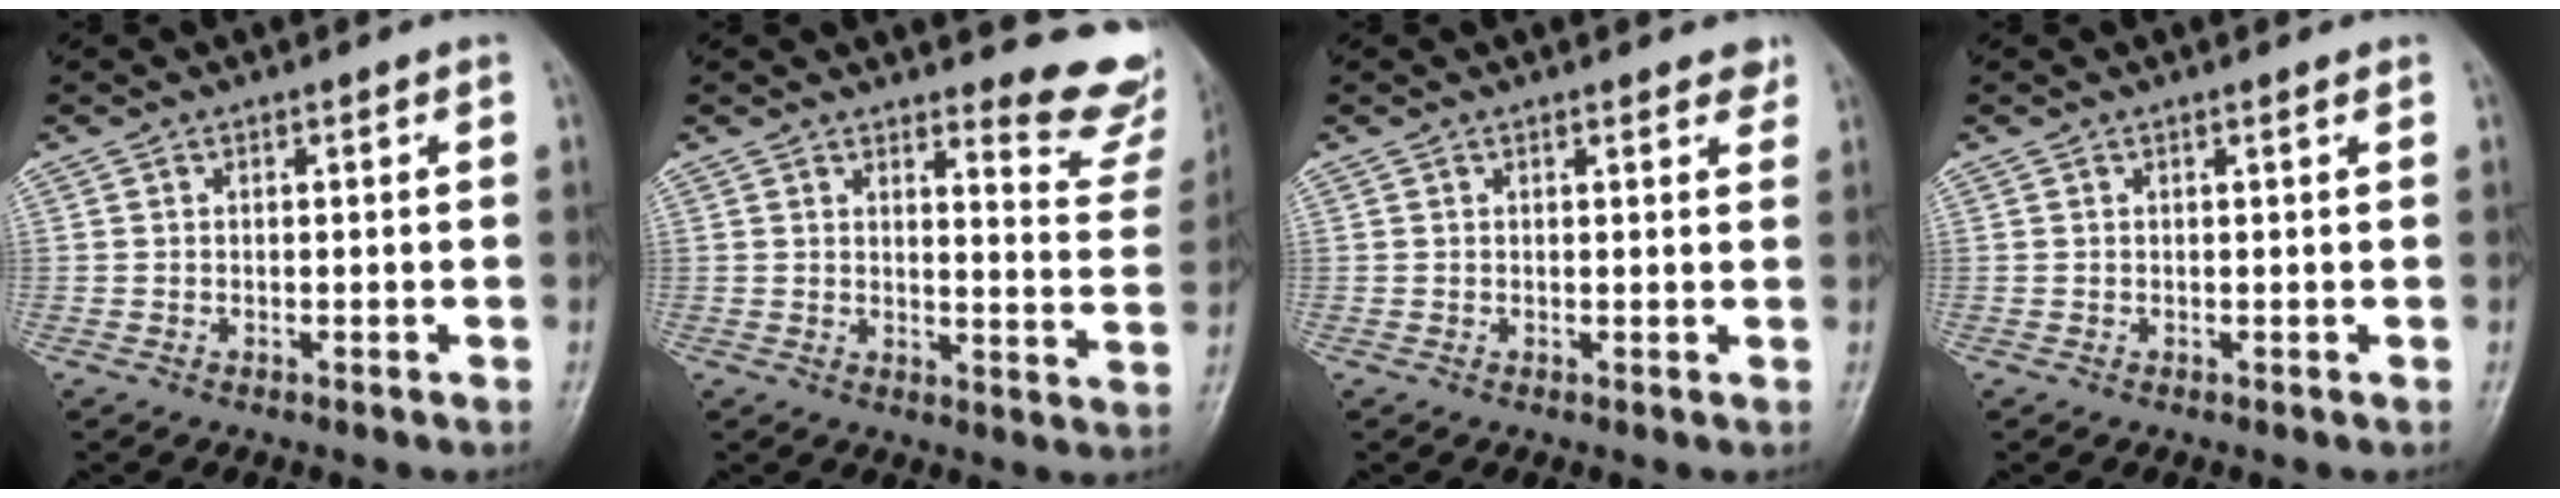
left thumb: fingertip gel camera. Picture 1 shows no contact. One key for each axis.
{"total": 11.8, "fx": 10.8, "fy": 2.6, "fz": 4.1, "tx": -0.018, "ty": -0.114, "tz": 0.107}
{"total": 2.6, "fx": 2.0, "fy": 0.9, "fz": 1.4, "tx": -0.003, "ty": -0.004, "tz": 0.018}
{"total": 0.6, "fx": 0.4, "fy": 0.0, "fz": 0.4, "tx": -0.009, "ty": 0.001, "tz": 0.006}